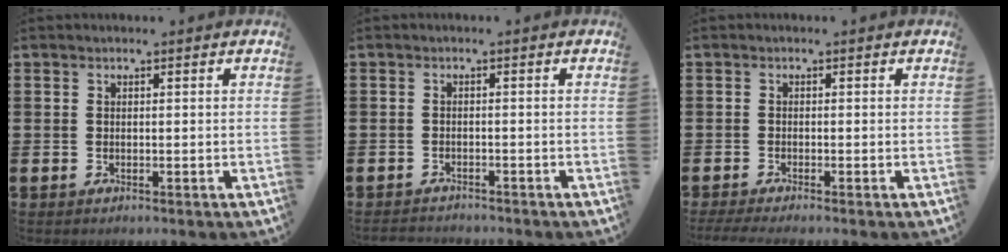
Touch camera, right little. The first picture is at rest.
{"total": 1.5, "force": [-1.5, 0.0, -0.1], "torque": [-0.002, 0.002, -0.032]}
{"total": 1.2, "force": [-0.8, 0.0, 0.9], "torque": [-0.012, 0.000, -0.014]}